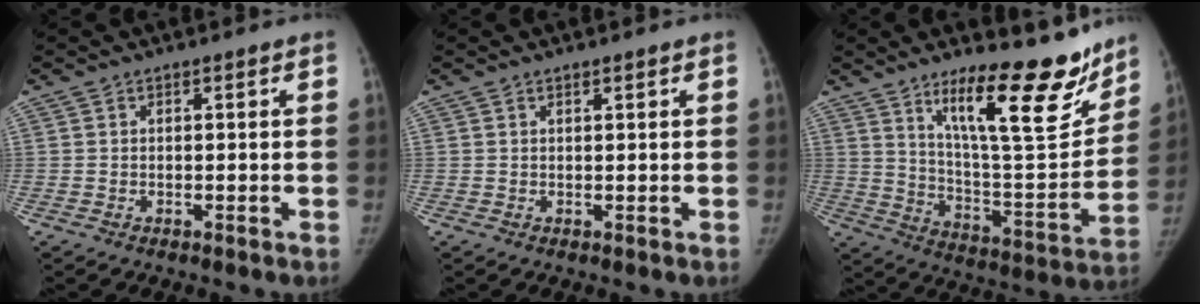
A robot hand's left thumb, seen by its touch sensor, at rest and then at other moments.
{"total": 0.8, "force": [0.6, 0.2, 0.5], "torque": [-0.008, -0.002, 0.011]}
{"total": 22.2, "force": [14.8, 6.0, 15.4], "torque": [-0.188, -0.099, 0.240]}